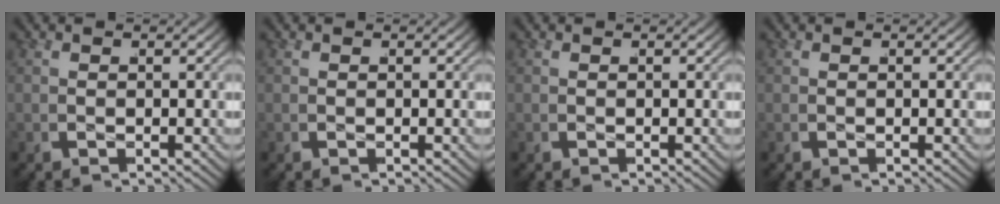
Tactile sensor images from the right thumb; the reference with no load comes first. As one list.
[{"total": 0.0}, {"total": 0.0}, {"total": 0.0}]